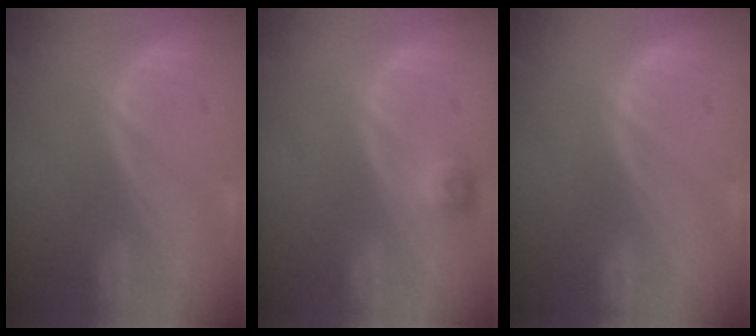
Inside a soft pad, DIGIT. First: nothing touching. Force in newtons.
{"total": 2.4, "press": 2.2, "slide": 0.9}
{"total": 0.0}